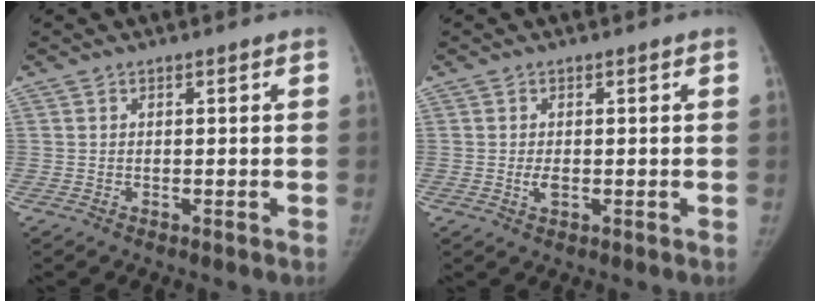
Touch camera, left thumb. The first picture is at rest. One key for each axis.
{"total": 1.9, "fx": -0.2, "fy": 1.0, "fz": 1.5, "tx": -0.028, "ty": -0.002, "tz": -0.004}